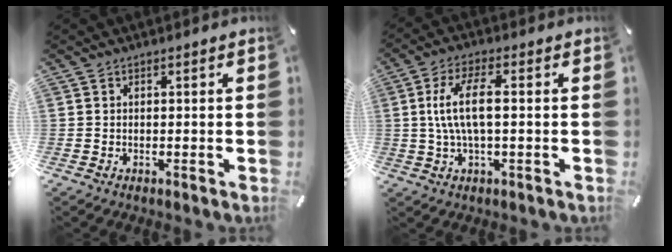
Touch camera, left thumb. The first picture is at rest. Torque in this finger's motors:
{"motor_torque": [1.73, 1.70, 1.46, -0.02, 0.17]}